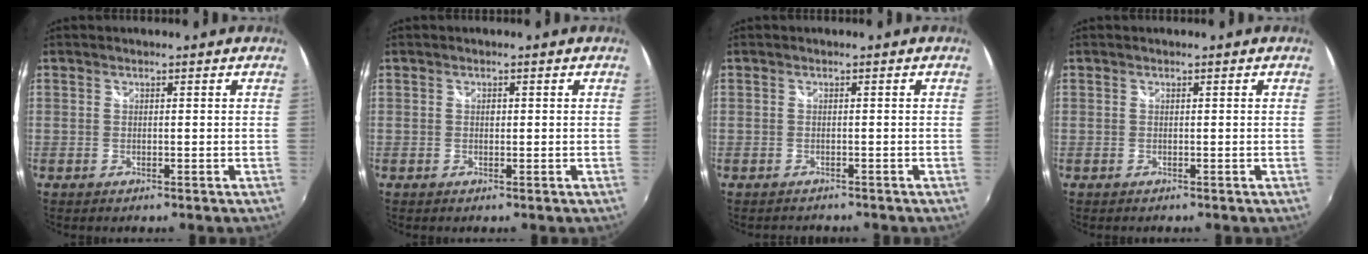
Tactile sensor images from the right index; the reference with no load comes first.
{"total": 0.5, "force": [0.0, 0.5, 0.2], "torque": [-0.002, 0.001, 0.000]}
{"total": 1.8, "force": [-1.8, 0.4, 0.2], "torque": [-0.008, -0.011, -0.024]}
{"total": 0.0}